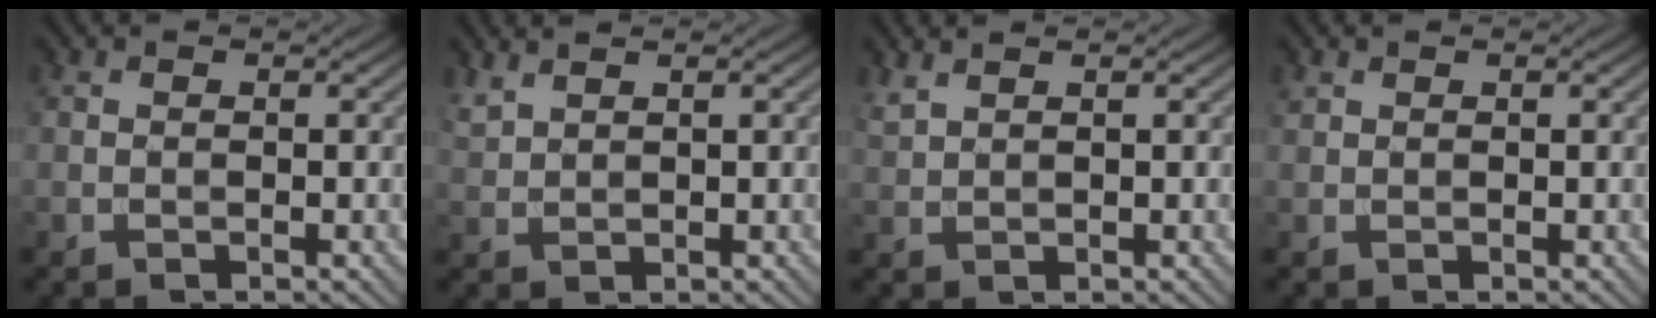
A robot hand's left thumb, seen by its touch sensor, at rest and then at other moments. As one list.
[{"total": 1.9, "force": [1.7, 0.3, 0.8], "torque": [-0.025, 0.007, 0.043]}, {"total": 1.6, "force": [1.4, 0.2, 0.8], "torque": [-0.026, 0.005, 0.035]}, {"total": 0.6, "force": [0.6, 0.2, 0.1], "torque": [-0.007, 0.000, 0.015]}]